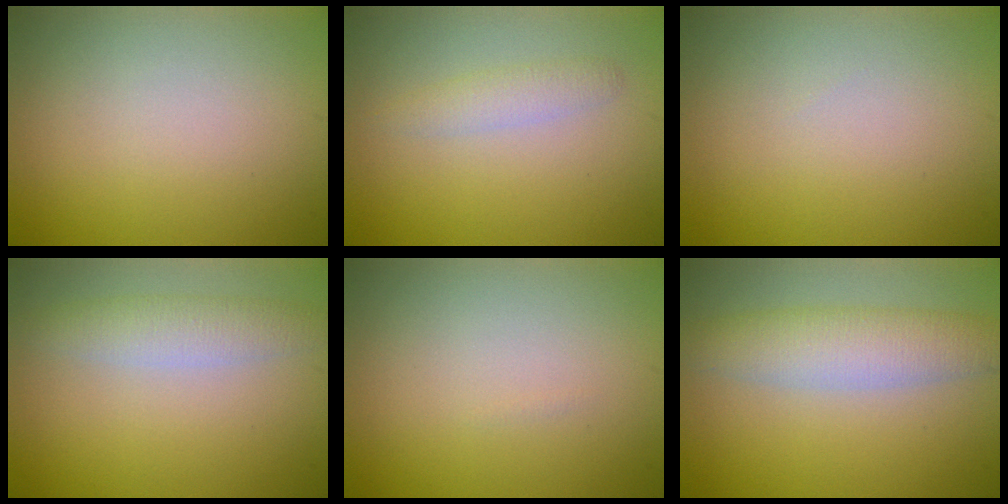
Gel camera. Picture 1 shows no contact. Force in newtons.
{"total": 1.6, "press": 1.6, "slide": 0.0}
{"total": 0.0}
{"total": 2.8, "press": 2.8, "slide": 0.0}
{"total": 0.0}
{"total": 4.4, "press": 4.4, "slide": 0.1}